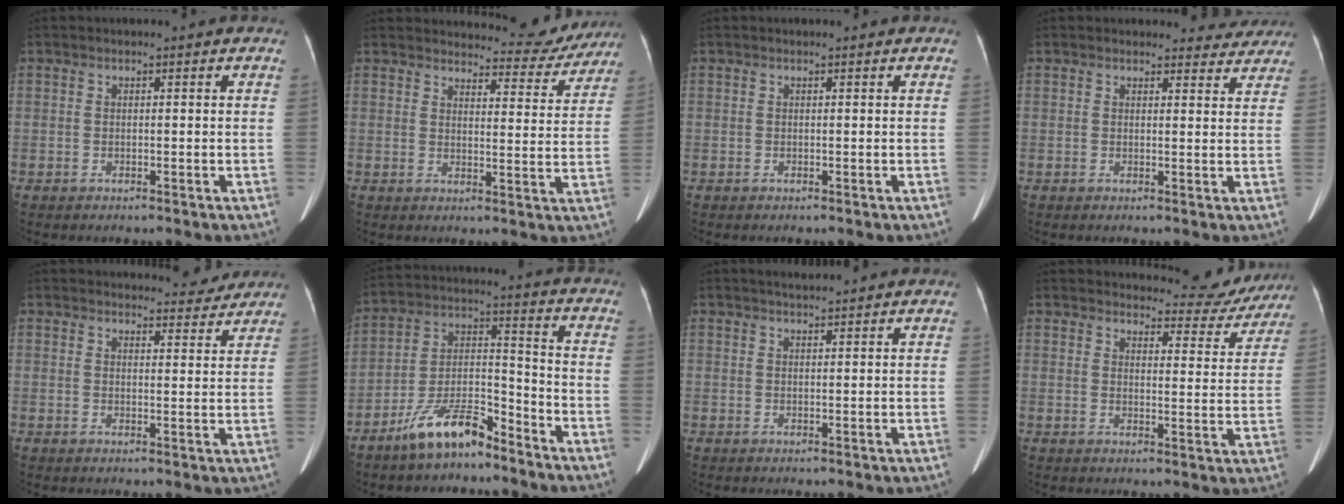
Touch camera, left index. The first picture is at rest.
{"total": 11.0, "force": [10.7, 2.7, 1.1], "torque": [0.007, -0.020, 0.112]}
{"total": 0.0}
{"total": 5.3, "force": [5.0, 1.9, -0.2], "torque": [0.022, -0.007, 0.035]}
{"total": 7.6, "force": [7.4, 1.7, 0.9], "torque": [0.004, -0.004, 0.074]}
{"total": 10.5, "force": [-8.2, 2.6, 6.0], "torque": [-0.122, 0.006, -0.153]}
{"total": 2.2, "force": [2.1, -0.2, 0.6], "torque": [-0.006, 0.014, 0.038]}
{"total": 11.3, "force": [10.9, 2.9, 0.9], "torque": [0.011, -0.022, 0.112]}